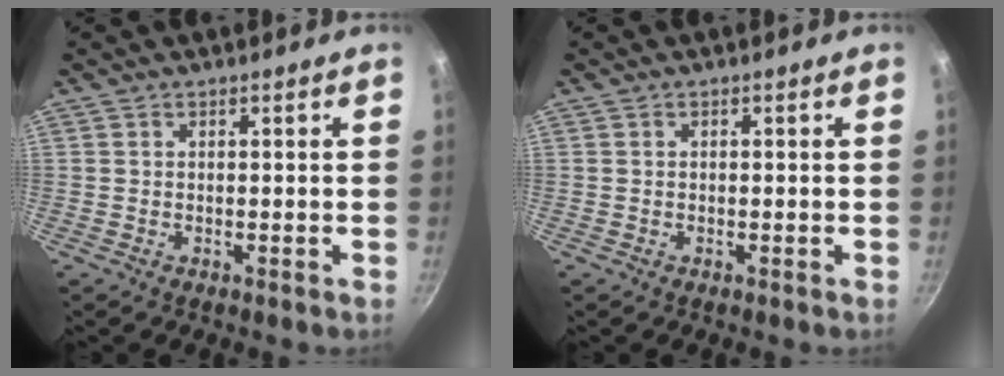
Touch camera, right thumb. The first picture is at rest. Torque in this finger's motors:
{"motor_torque": [0.09, -0.03, -0.31, 0.26, 0.08]}